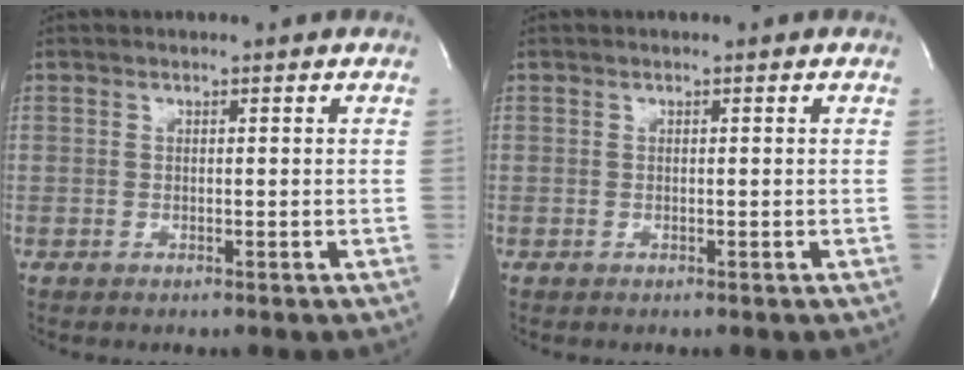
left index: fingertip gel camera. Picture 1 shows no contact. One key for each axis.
{"total": 0.0}